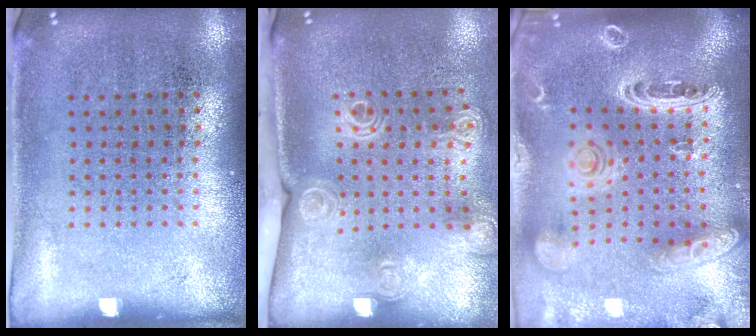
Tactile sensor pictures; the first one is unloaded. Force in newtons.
{"total": 2.1, "press": 1.6, "slide": 1.3}
{"total": 3.4, "press": 2.7, "slide": 2.1}